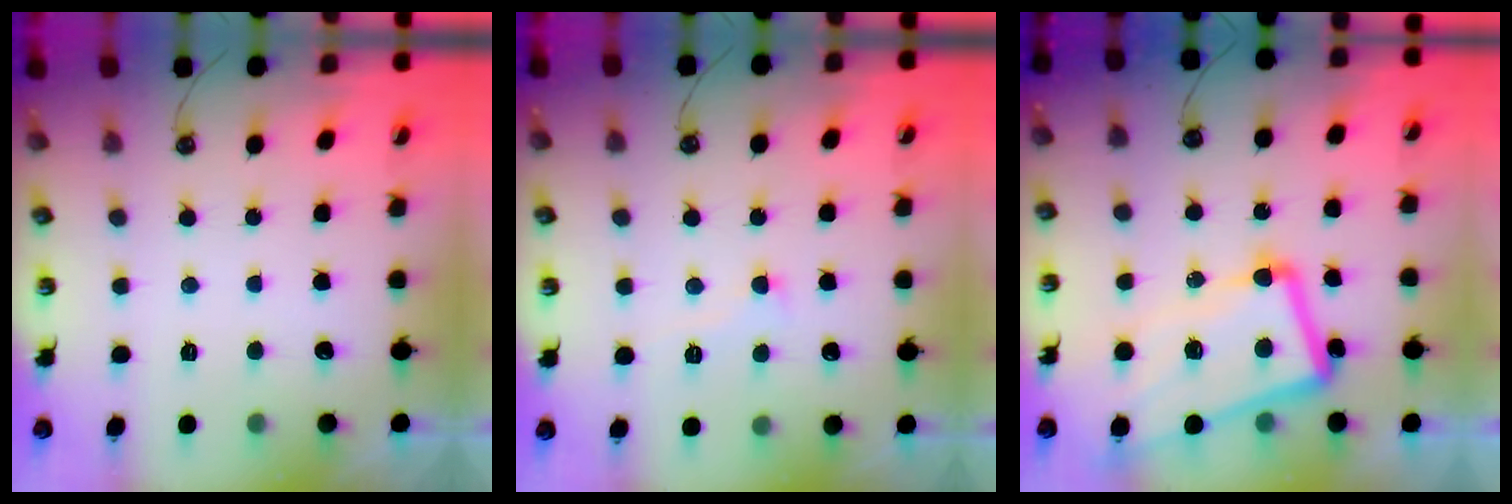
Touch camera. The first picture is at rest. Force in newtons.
{"total": 3.0, "press": 2.9, "slide": 0.7}
{"total": 14.4, "press": 14.1, "slide": 2.7}